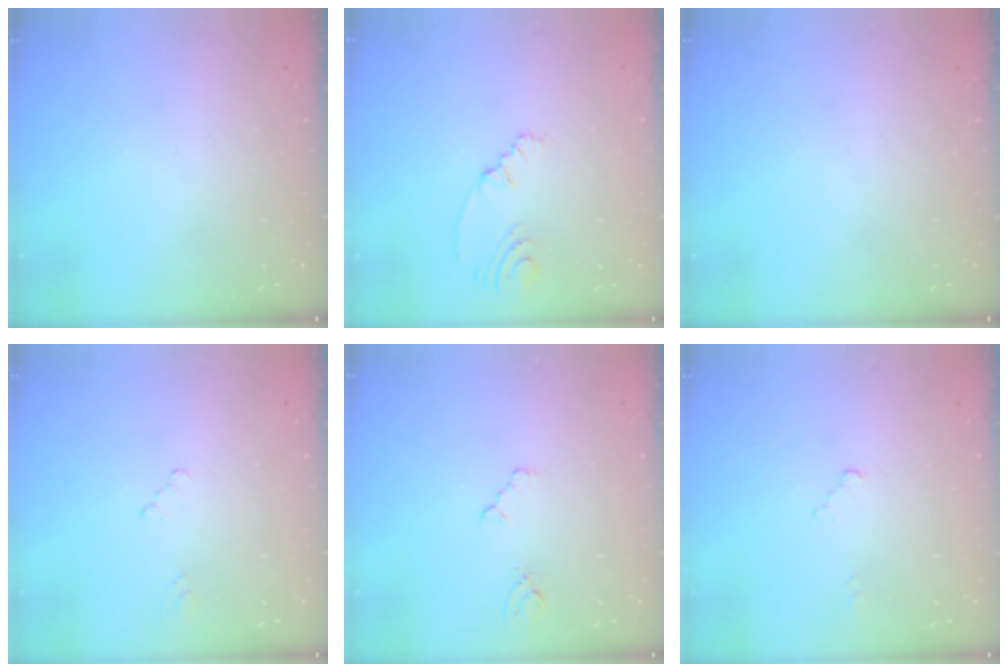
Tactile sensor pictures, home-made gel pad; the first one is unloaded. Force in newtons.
{"total": 2.8, "press": 2.1, "slide": 1.9}
{"total": 0.0}
{"total": 0.0}
{"total": 2.3, "press": 2.2, "slide": 0.4}
{"total": 2.6, "press": 2.6, "slide": 0.3}